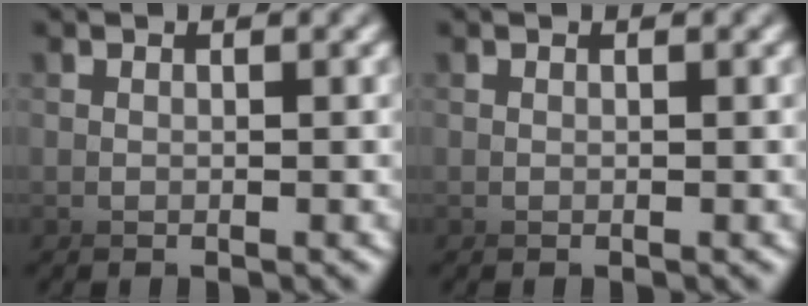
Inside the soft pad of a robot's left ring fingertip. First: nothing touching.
{"total": 0.0}